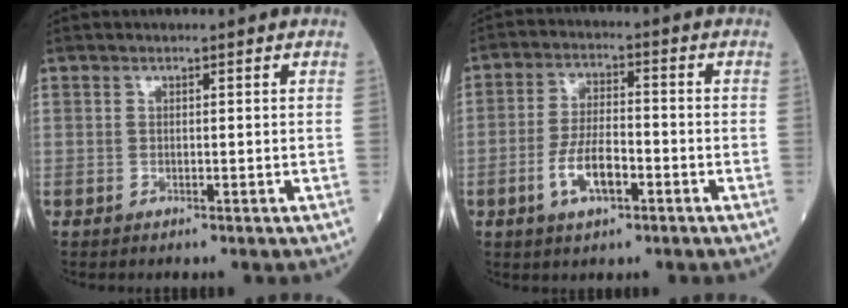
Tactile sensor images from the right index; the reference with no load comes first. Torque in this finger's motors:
{"motor_torque": [1.21, -0.28, 0.69, 0.18]}